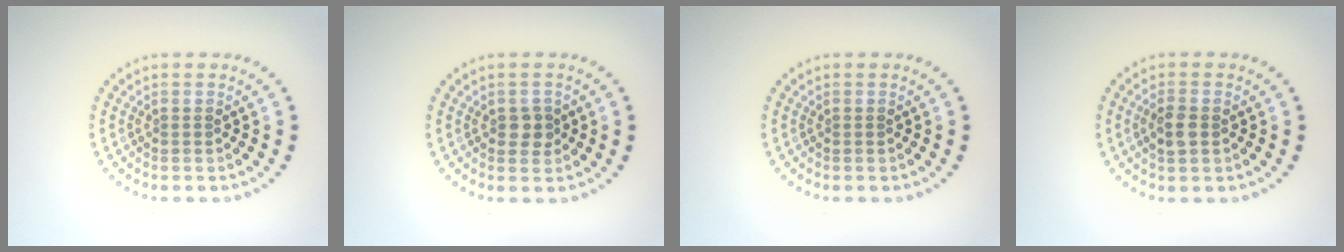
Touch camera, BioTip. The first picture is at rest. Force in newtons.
{"total": 1.6, "press": 1.6, "slide": 0.2}
{"total": 0.0}
{"total": 2.0, "press": 2.0, "slide": 0.3}